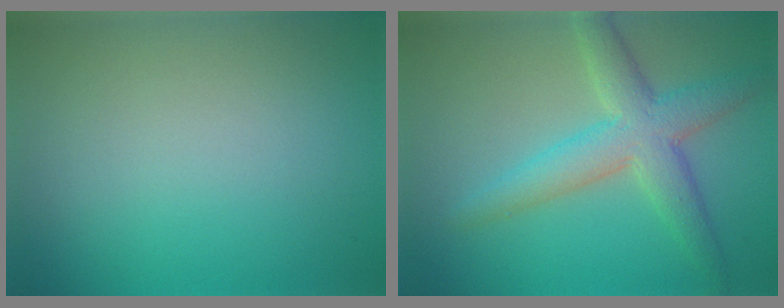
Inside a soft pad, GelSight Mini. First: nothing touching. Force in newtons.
{"total": 5.2, "press": 5.2, "slide": 0.2}